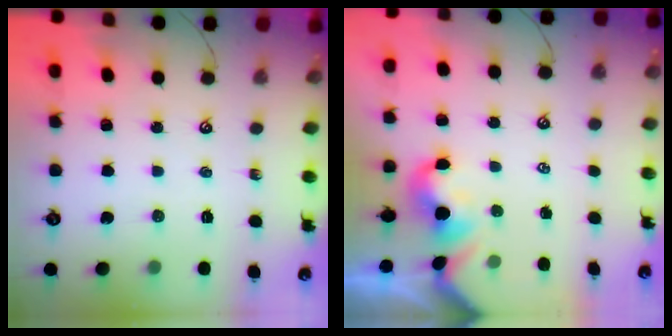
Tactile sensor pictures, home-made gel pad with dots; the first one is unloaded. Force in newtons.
{"total": 1.2, "press": 1.1, "slide": 0.6}